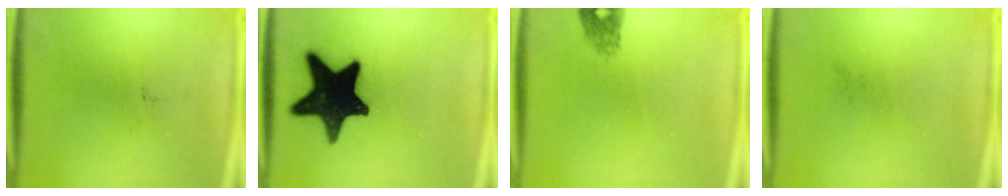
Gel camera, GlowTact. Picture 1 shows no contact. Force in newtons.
{"total": 19.8}
{"total": 2.1}
{"total": 0.0}